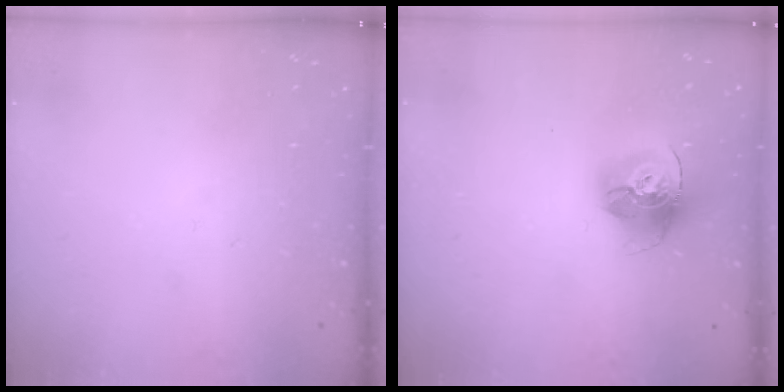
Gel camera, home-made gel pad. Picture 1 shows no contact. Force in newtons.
{"total": 16.3, "press": 16.2, "slide": 1.5}